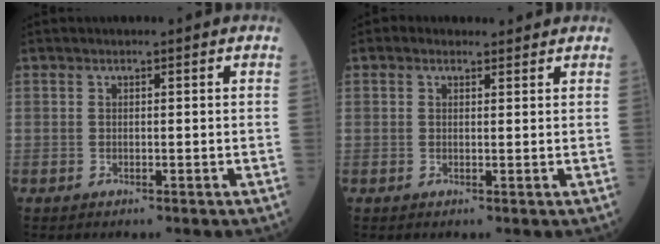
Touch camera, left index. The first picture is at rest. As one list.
[{"total": 1.7, "force": [1.3, 1.1, 0.3], "torque": [-0.009, 0.014, 0.018]}]